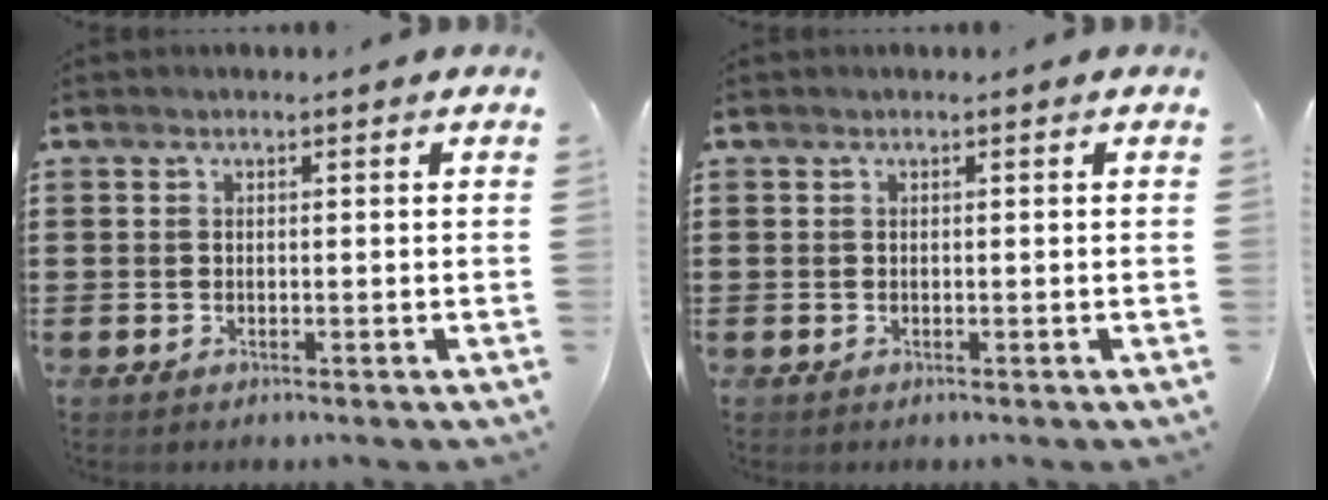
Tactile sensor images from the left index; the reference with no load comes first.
{"total": 0.0}